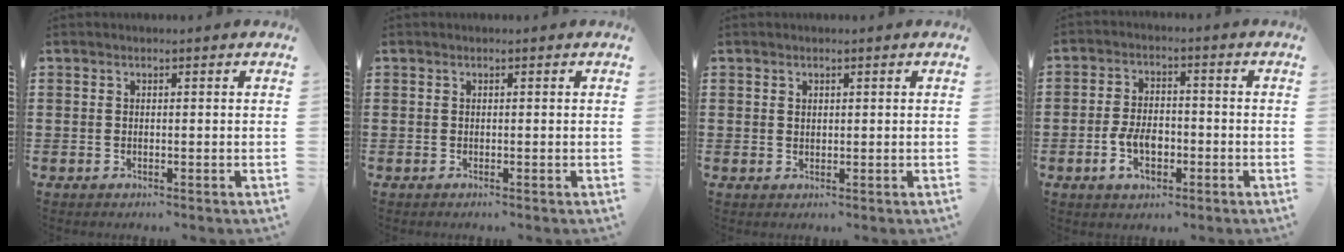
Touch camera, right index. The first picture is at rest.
{"total": 0.0}
{"total": 0.8, "force": [0.4, 0.6, 0.3], "torque": [-0.007, 0.003, 0.009]}
{"total": 5.9, "force": [-1.9, 3.6, 4.3], "torque": [-0.089, -0.001, -0.039]}